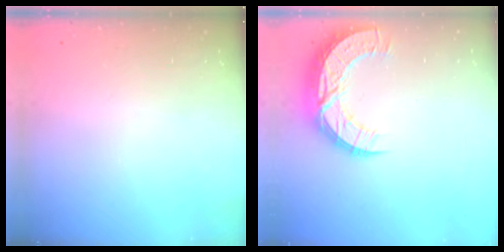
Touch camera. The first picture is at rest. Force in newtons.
{"total": 13.7, "press": 13.7, "slide": 1.0}